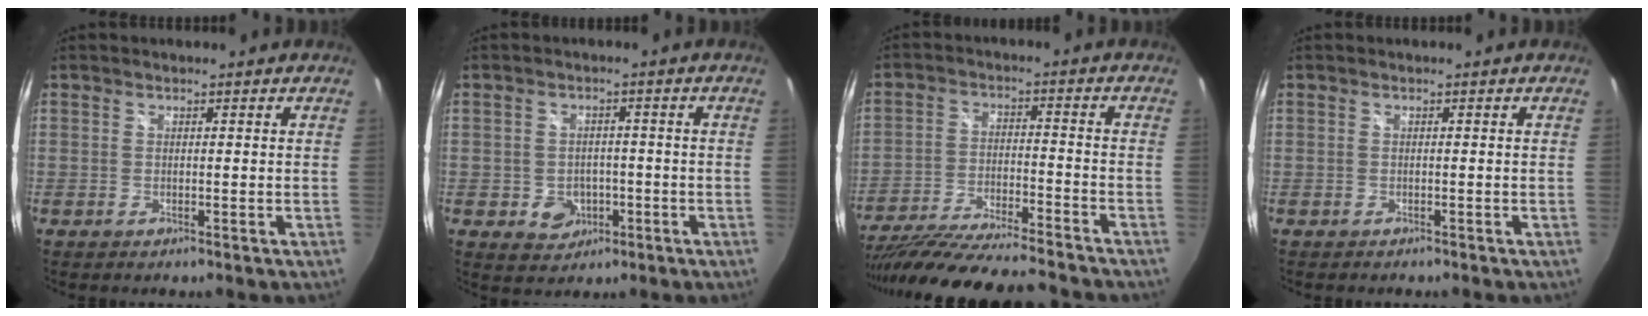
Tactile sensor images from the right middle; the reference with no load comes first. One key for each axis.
{"total": 5.3, "fx": -1.8, "fy": 4.7, "fz": 1.8, "tx": -0.045, "ty": 0.007, "tz": -0.011}
{"total": 21.8, "fx": -19.0, "fy": 2.5, "fz": 10.4, "tx": -0.196, "ty": -0.046, "tz": -0.300}
{"total": 0.8, "fx": -0.7, "fy": 0.2, "fz": 0.2, "tx": -0.006, "ty": -0.001, "tz": -0.010}